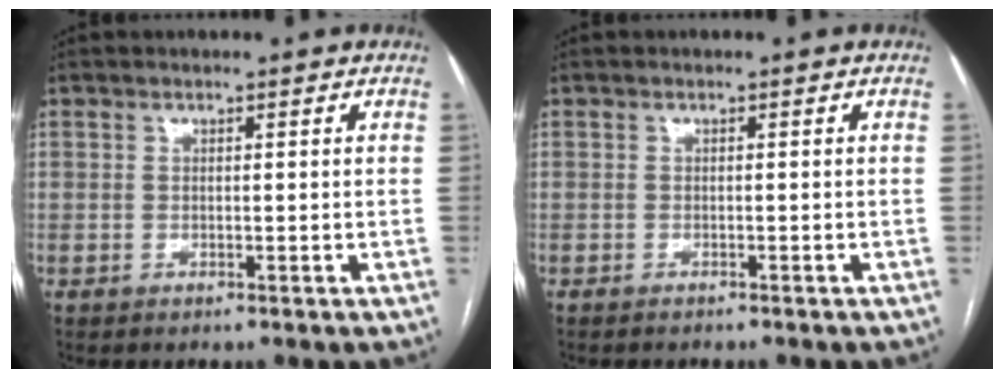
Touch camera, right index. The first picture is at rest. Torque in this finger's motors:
{"motor_torque": [-0.05, -0.06, -0.02, 0.00]}